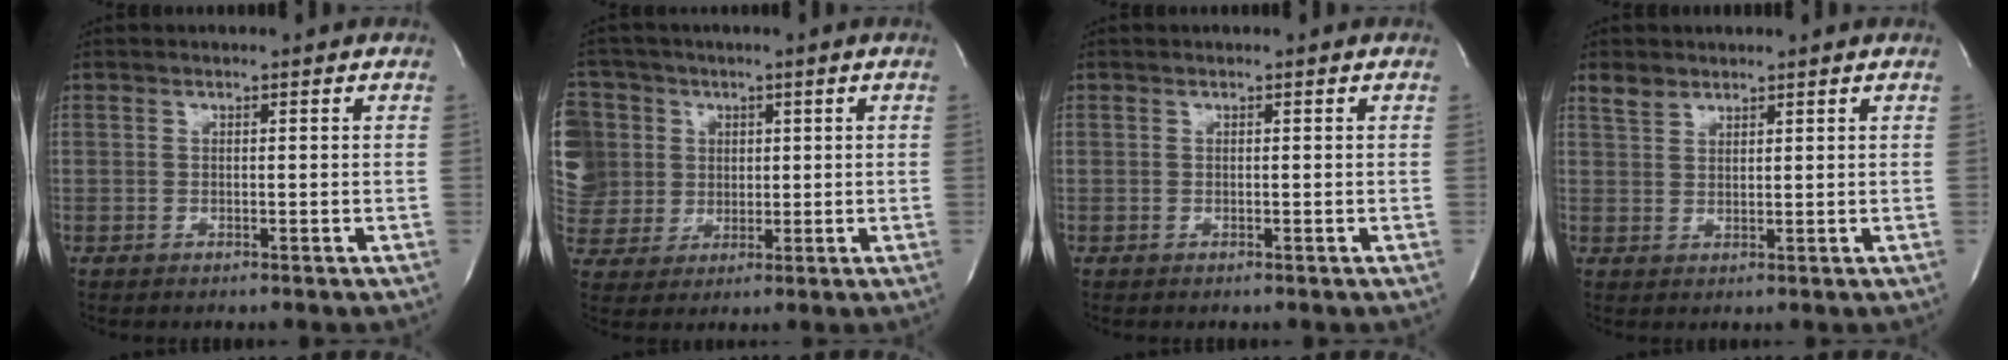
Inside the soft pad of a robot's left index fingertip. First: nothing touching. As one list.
[{"total": 19.8, "force": [4.4, 18.4, 5.7], "torque": [-0.227, 0.071, 0.105]}, {"total": 0.0}, {"total": 2.6, "force": [2.2, 1.3, 0.4], "torque": [-0.012, 0.011, 0.044]}]